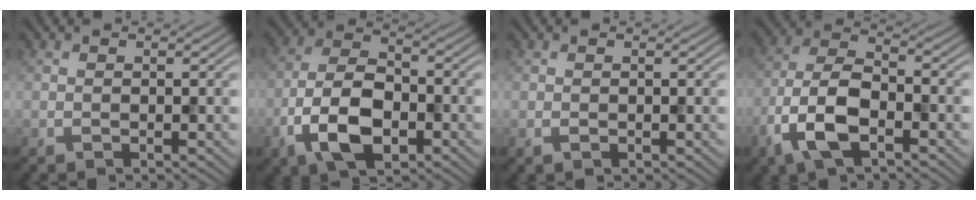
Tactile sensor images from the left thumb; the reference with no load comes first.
{"total": 9.7, "force": [-4.2, 5.0, 7.2], "torque": [-0.154, 0.001, -0.090]}
{"total": 0.8, "force": [-0.2, 0.5, 0.5], "torque": [-0.014, -0.001, -0.002]}
{"total": 9.0, "force": [-4.3, 4.0, 6.8], "torque": [-0.146, 0.003, -0.096]}